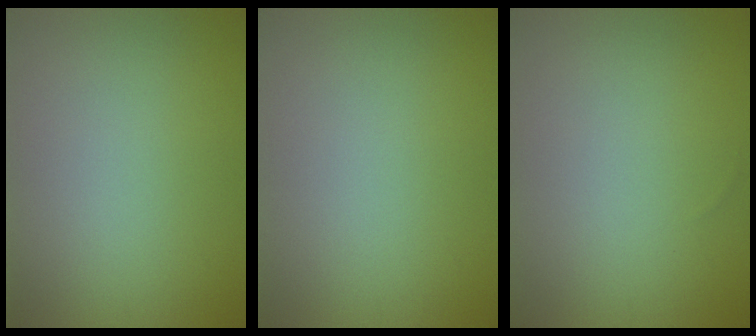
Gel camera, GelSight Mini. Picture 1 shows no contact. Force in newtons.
{"total": 0.0}
{"total": 0.0}